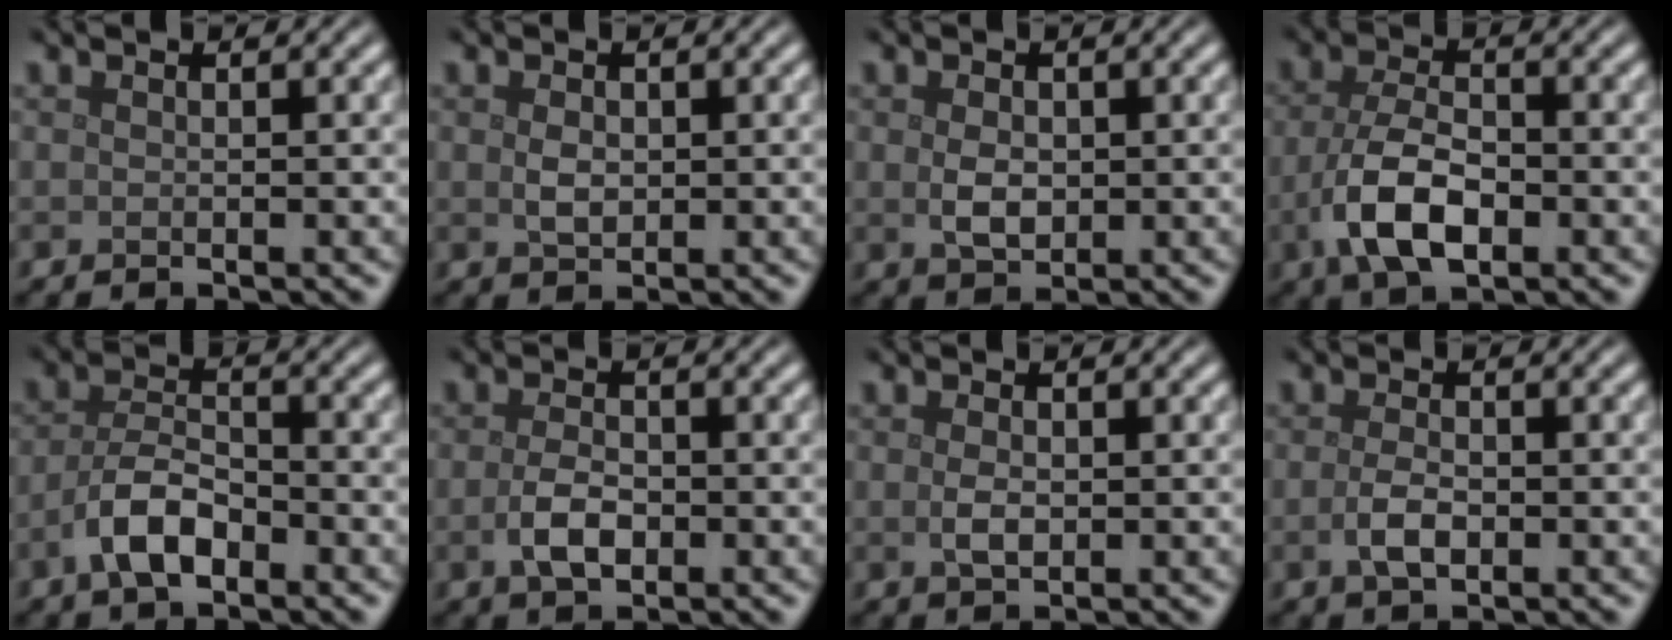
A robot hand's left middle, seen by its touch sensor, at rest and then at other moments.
{"total": 1.7, "force": [0.2, 1.2, 1.2], "torque": [-0.028, -0.002, 0.005]}
{"total": 2.3, "force": [0.1, 1.6, 1.7], "torque": [-0.036, -0.002, 0.004]}
{"total": 5.9, "force": [-1.9, 3.0, 4.7], "torque": [-0.099, -0.005, -0.038]}
{"total": 4.3, "force": [-2.1, 2.0, 3.1], "torque": [-0.060, 0.005, -0.045]}
{"total": 2.9, "force": [-0.7, 1.7, 2.3], "torque": [-0.049, -0.002, -0.012]}
{"total": 1.6, "force": [0.0, 1.0, 1.3], "torque": [-0.031, -0.003, 0.002]}
{"total": 2.3, "force": [-0.5, 1.2, 1.9], "torque": [-0.043, -0.003, -0.010]}